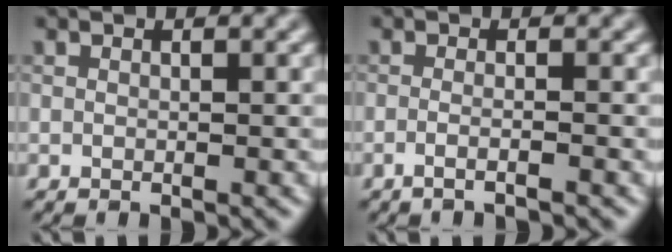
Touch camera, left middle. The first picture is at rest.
{"total": 1.7, "force": [-0.7, 0.5, 1.4], "torque": [-0.017, -0.002, -0.023]}